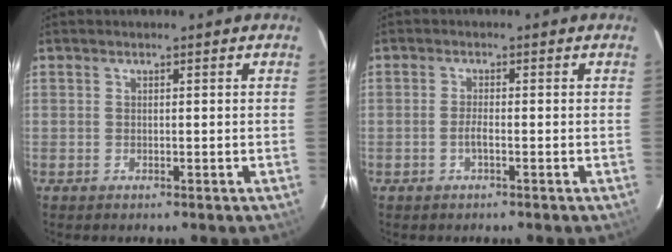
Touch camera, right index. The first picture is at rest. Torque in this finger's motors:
{"motor_torque": [0.31, -0.08, 0.21, 0.04]}